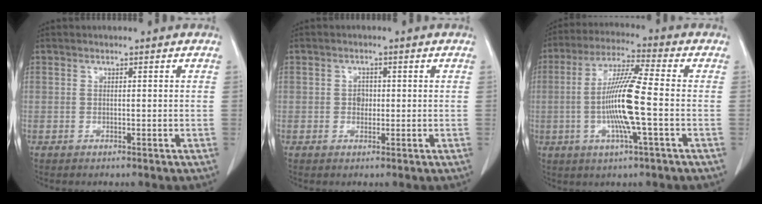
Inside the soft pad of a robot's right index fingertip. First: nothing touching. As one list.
[{"total": 1.7, "force": [0.0, 1.4, 1.0], "torque": [-0.015, 0.004, 0.000]}, {"total": 11.5, "force": [-1.7, -0.1, 11.4], "torque": [-0.222, -0.003, -0.041]}]